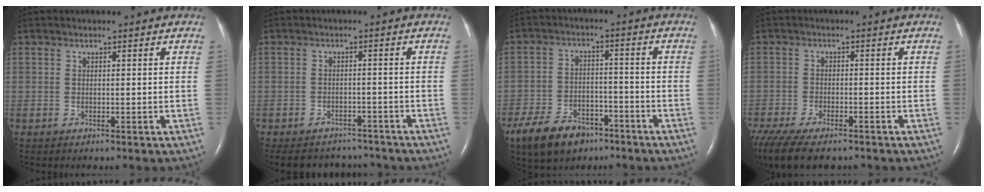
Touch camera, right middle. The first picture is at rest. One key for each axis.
{"total": 9.9, "fx": -9.0, "fy": 3.6, "fz": 1.7, "tx": -0.028, "ty": 0.009, "tz": -0.112}
{"total": 11.5, "fx": -7.9, "fy": 6.2, "fz": 5.5, "tx": -0.113, "ty": -0.005, "tz": -0.132}
{"total": 13.2, "fx": -9.9, "fy": 4.5, "fz": 7.4, "tx": -0.163, "ty": -0.023, "tz": -0.155}